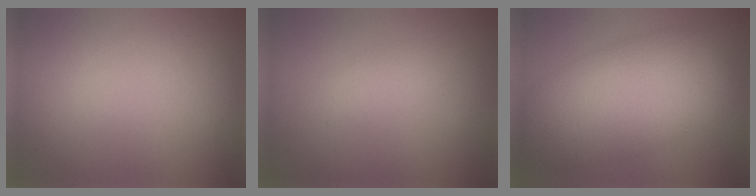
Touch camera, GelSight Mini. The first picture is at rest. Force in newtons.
{"total": 1.4, "press": 1.4, "slide": 0.1}
{"total": 10.2, "press": 10.2, "slide": 0.1}